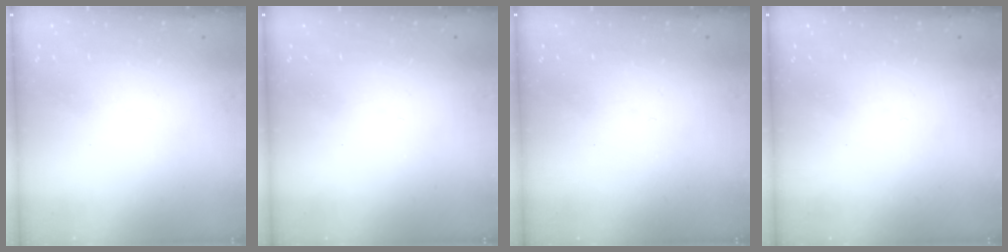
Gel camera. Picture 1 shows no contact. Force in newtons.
{"total": 0.0}
{"total": 0.0}
{"total": 0.0}